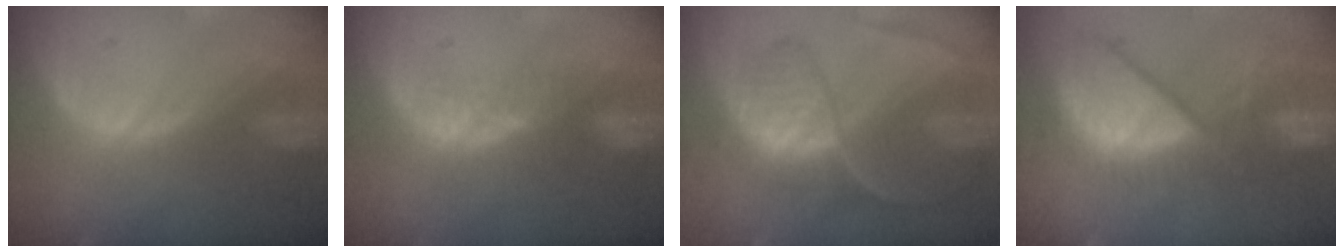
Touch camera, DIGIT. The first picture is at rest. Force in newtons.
{"total": 4.3, "press": 3.6, "slide": 2.3}
{"total": 9.2, "press": 7.6, "slide": 5.2}
{"total": 12.7, "press": 10.8, "slide": 6.7}